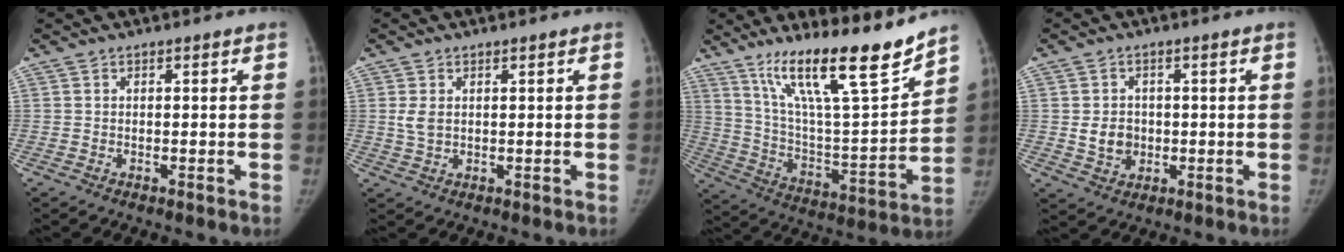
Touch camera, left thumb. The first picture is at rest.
{"total": 2.7, "force": [0.8, 1.7, 1.9], "torque": [-0.038, -0.005, 0.021]}
{"total": 21.6, "force": [15.8, 3.3, 14.4], "torque": [-0.211, -0.086, 0.279]}
{"total": 5.0, "force": [-0.1, 4.2, 2.6], "torque": [-0.026, 0.000, 0.006]}